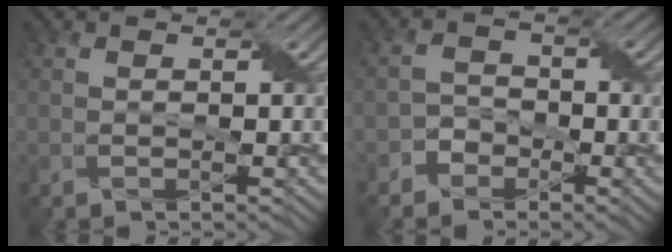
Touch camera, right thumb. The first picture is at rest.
{"total": 2.6, "force": [-1.9, 1.8, 0.5], "torque": [-0.009, 0.007, -0.044]}